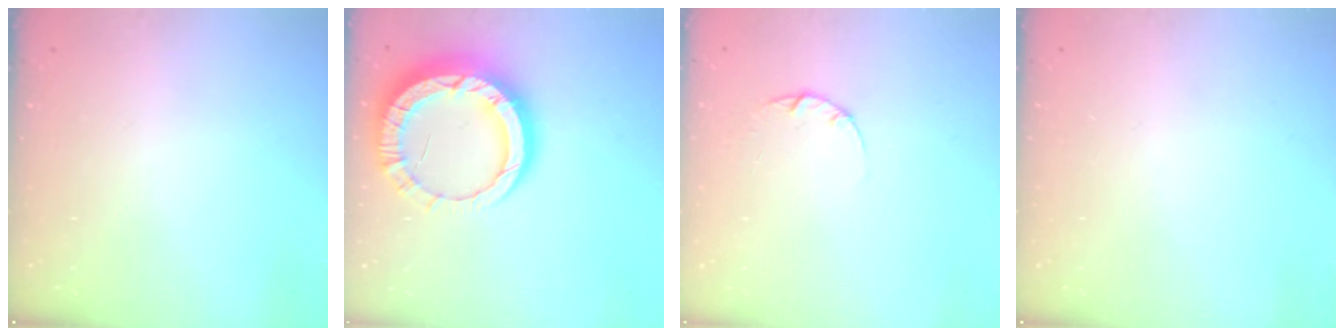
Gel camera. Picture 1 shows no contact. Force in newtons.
{"total": 15.5, "press": 15.5, "slide": 1.3}
{"total": 2.2, "press": 2.2, "slide": 0.3}
{"total": 0.0}